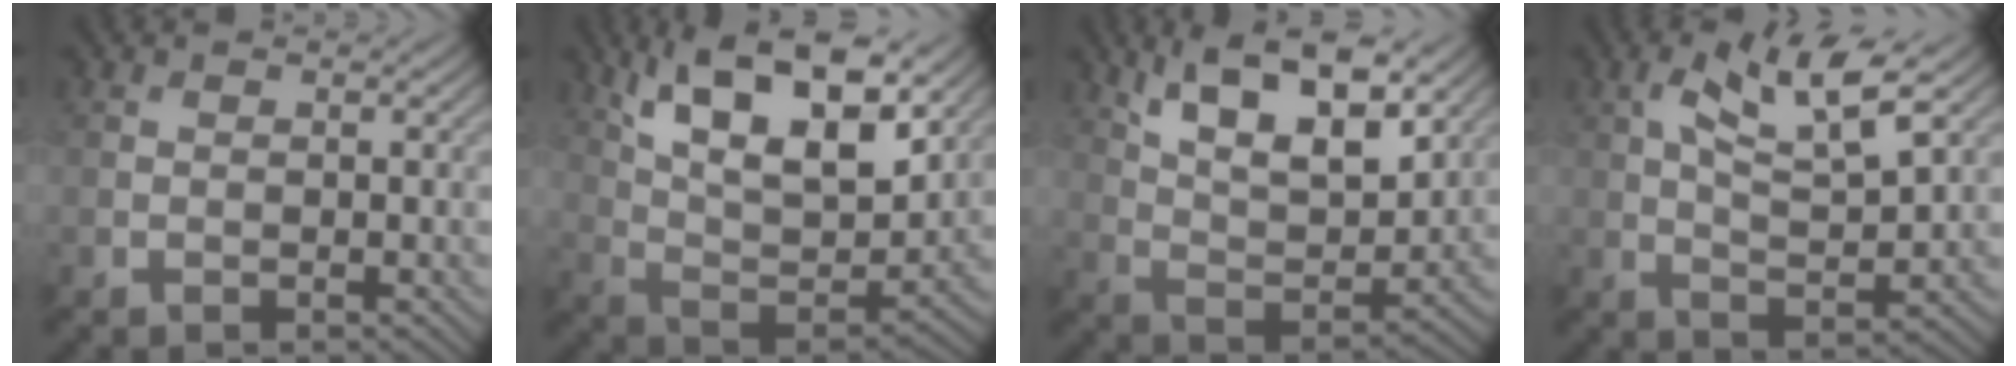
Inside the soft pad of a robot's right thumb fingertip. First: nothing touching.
{"total": 15.5, "force": [8.7, 6.0, 11.2], "torque": [-0.220, -0.005, 0.152]}
{"total": 13.5, "force": [8.2, 4.9, 9.5], "torque": [-0.172, -0.010, 0.144]}
{"total": 9.0, "force": [4.1, 2.7, 7.5], "torque": [-0.142, 0.006, 0.076]}